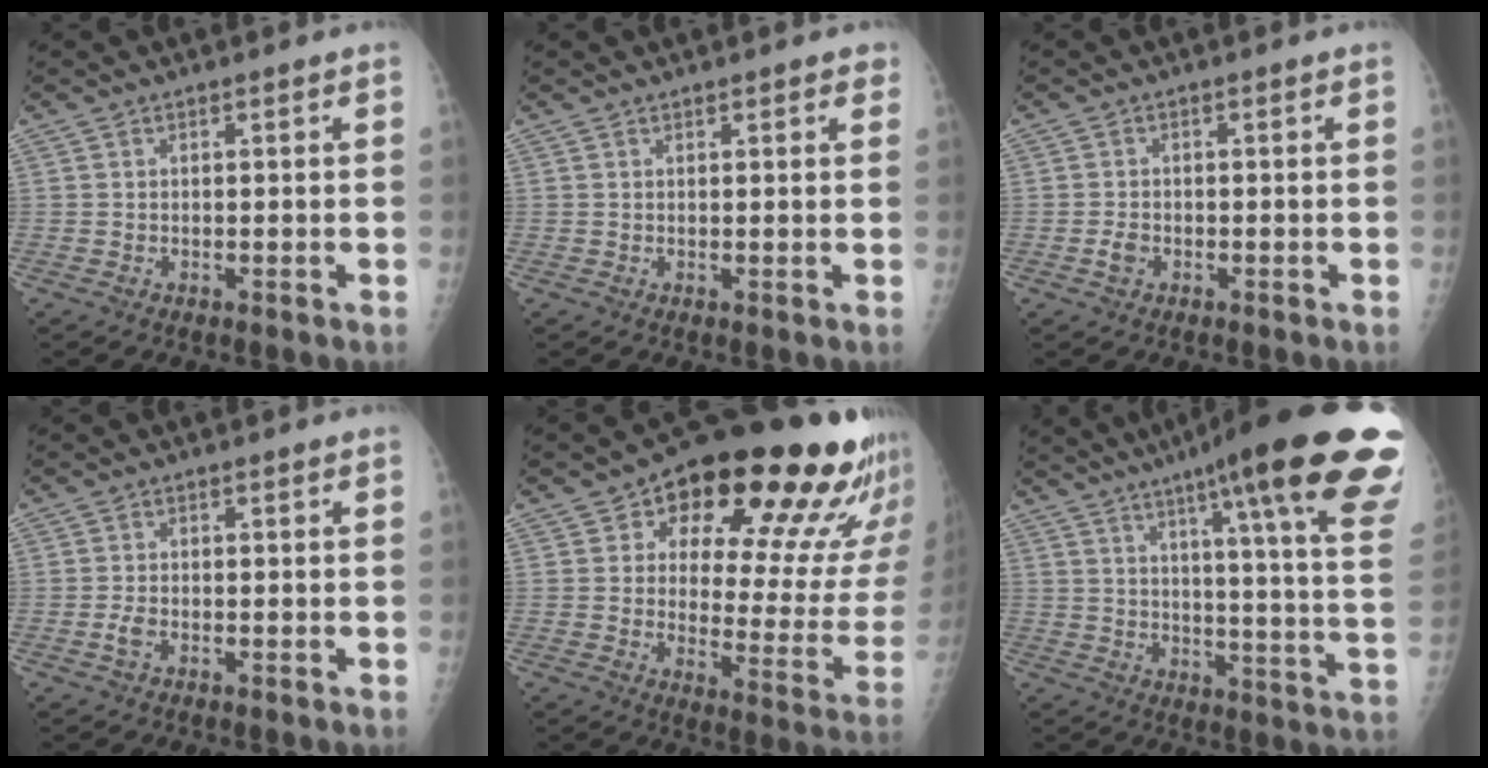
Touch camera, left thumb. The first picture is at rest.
{"total": 2.1, "force": [1.4, 0.8, 1.2], "torque": [-0.004, -0.003, 0.014]}
{"total": 1.9, "force": [-0.7, 1.3, 1.1], "torque": [-0.021, 0.002, -0.014]}
{"total": 1.8, "force": [-0.7, 0.9, 1.3], "torque": [-0.031, 0.000, -0.015]}
{"total": 25.7, "force": [15.1, 11.1, 17.6], "torque": [-0.191, -0.054, 0.200]}
{"total": 29.6, "force": [18.0, 3.6, 23.2], "torque": [-0.259, -0.063, 0.235]}